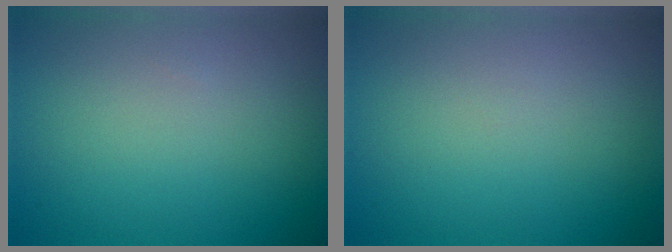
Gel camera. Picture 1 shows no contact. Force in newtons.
{"total": 0.0}